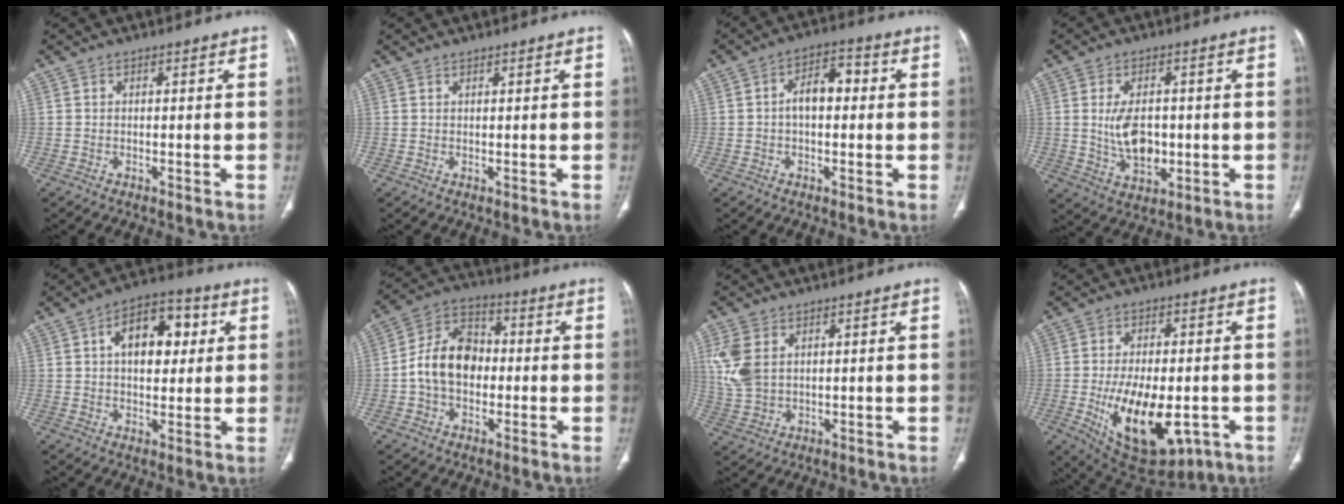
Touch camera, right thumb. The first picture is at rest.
{"total": 0.5, "force": [0.5, 0.1, 0.1], "torque": [-0.002, -0.004, 0.011]}
{"total": 6.7, "force": [0.3, 3.9, 5.5], "torque": [-0.080, 0.026, -0.004]}
{"total": 8.8, "force": [0.0, 5.3, 6.9], "torque": [-0.109, -0.004, 0.012]}
{"total": 13.0, "force": [3.4, 7.6, 10.0], "torque": [-0.114, 0.011, 0.049]}
{"total": 12.0, "force": [-0.9, 8.7, 8.1], "torque": [-0.129, 0.035, -0.026]}
{"total": 8.0, "force": [2.4, 5.4, 5.4], "torque": [-0.122, -0.003, 0.059]}
{"total": 19.1, "force": [-5.4, 9.7, 15.6], "torque": [-0.247, -0.004, -0.056]}